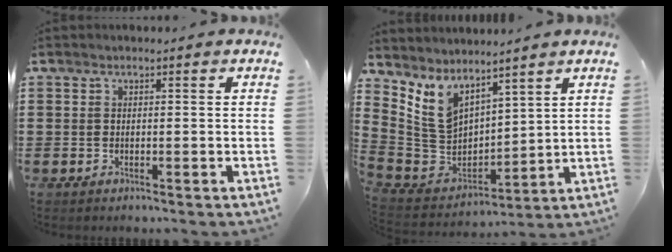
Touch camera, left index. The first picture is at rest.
{"total": 7.5, "force": [4.8, 4.7, 3.3], "torque": [-0.104, -0.031, 0.093]}